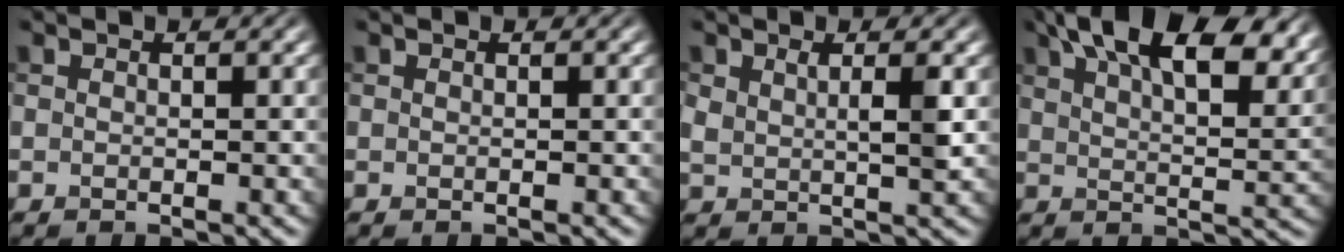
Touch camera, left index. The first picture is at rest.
{"total": 0.0}
{"total": 2.3, "force": [1.0, 0.7, 1.9], "torque": [-0.036, -0.003, 0.021]}
{"total": 15.1, "force": [9.3, 6.2, 10.2], "torque": [-0.141, 0.030, 0.128]}